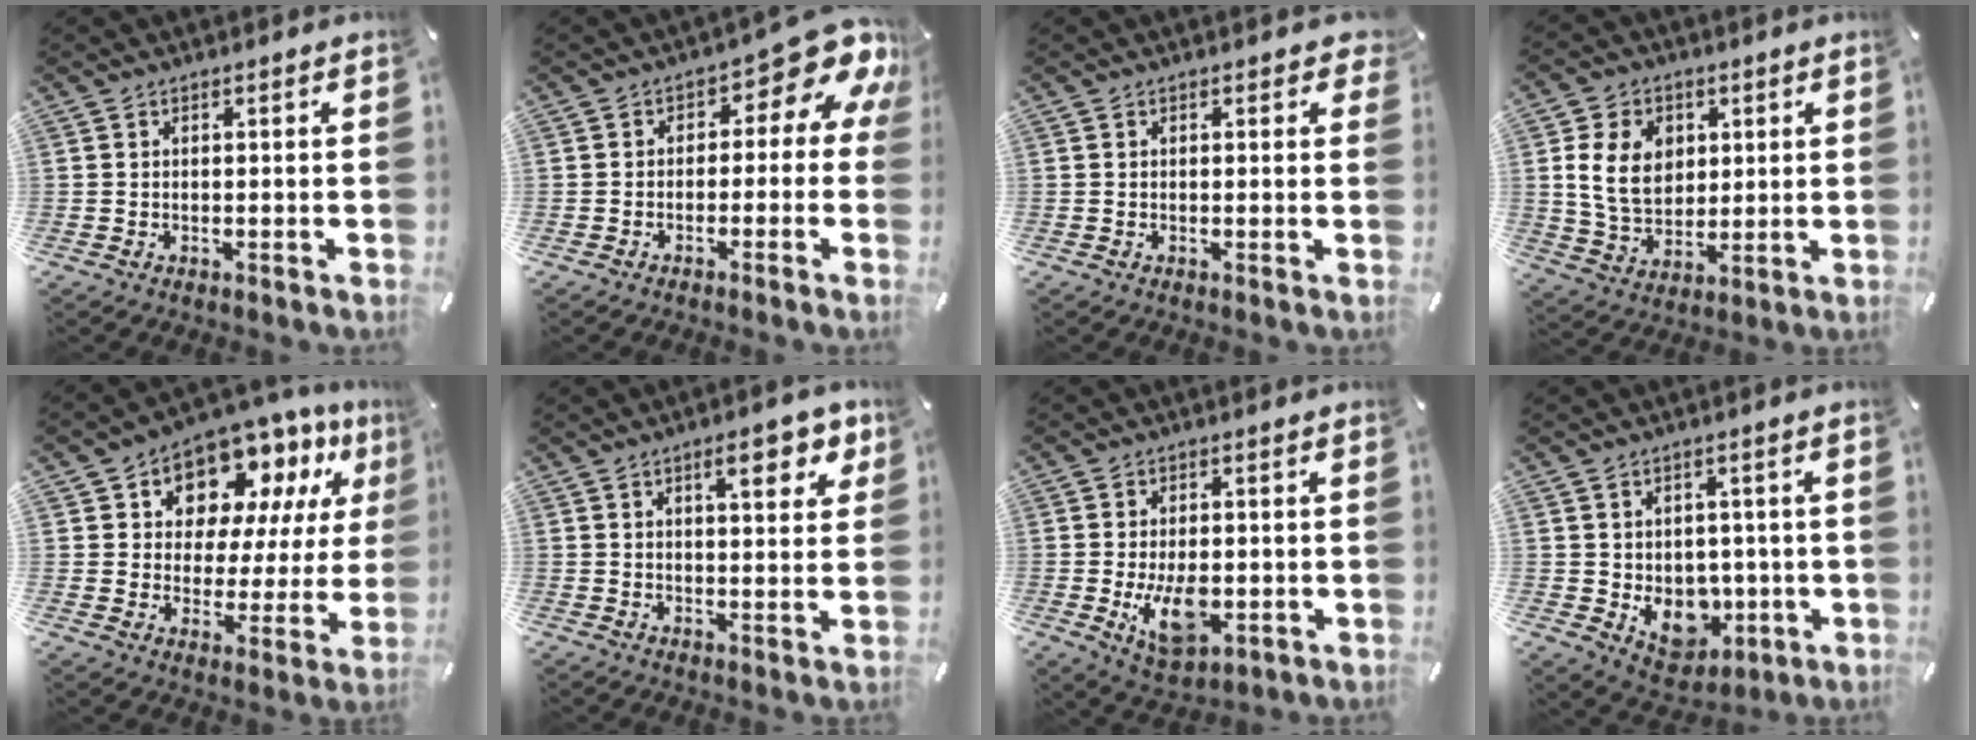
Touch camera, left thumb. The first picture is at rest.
{"total": 9.9, "force": [3.6, 5.3, 7.6], "torque": [-0.088, -0.033, 0.059]}
{"total": 1.1, "force": [0.4, 0.7, 0.7], "torque": [-0.002, -0.004, 0.003]}
{"total": 11.2, "force": [2.2, 9.0, 6.3], "torque": [-0.129, 0.005, 0.040]}
{"total": 12.2, "force": [9.1, 7.3, 3.6], "torque": [-0.071, -0.078, 0.168]}
{"total": 8.8, "force": [4.6, 3.4, 6.7], "torque": [-0.087, -0.015, 0.071]}
{"total": 10.5, "force": [-1.9, 6.0, 8.4], "torque": [-0.158, -0.017, -0.029]}
{"total": 9.6, "force": [-1.3, 8.2, 4.9], "torque": [-0.066, -0.008, -0.014]}